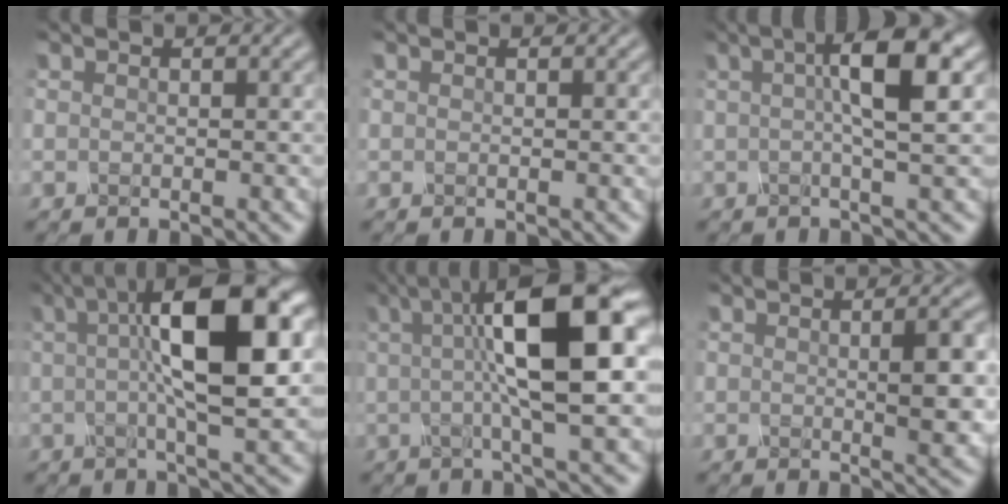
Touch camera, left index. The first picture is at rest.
{"total": 0.0}
{"total": 5.8, "force": [1.4, 1.1, 5.5], "torque": [-0.073, 0.013, 0.015]}
{"total": 11.6, "force": [2.2, 2.9, 11.0], "torque": [-0.156, 0.022, 0.033]}
{"total": 11.6, "force": [2.1, 2.6, 11.1], "torque": [-0.153, 0.021, 0.031]}
{"total": 3.7, "force": [0.4, 0.8, 3.6], "torque": [-0.051, 0.003, 0.009]}